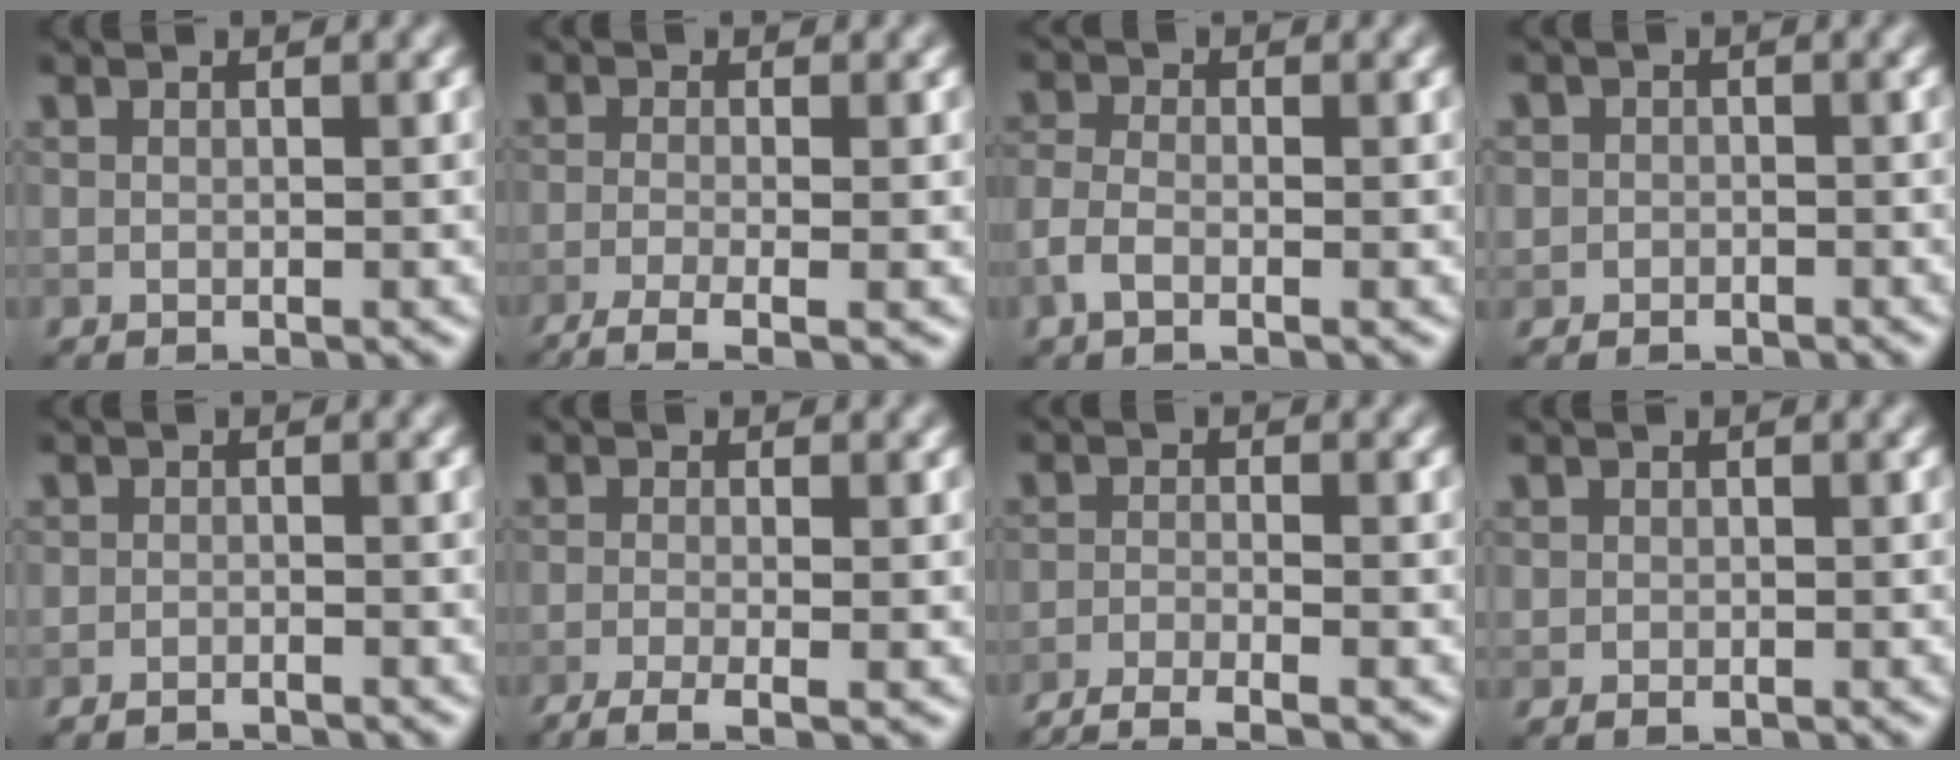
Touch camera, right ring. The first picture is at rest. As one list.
[{"total": 4.3, "force": [-2.2, 1.3, 3.4], "torque": [-0.056, -0.010, -0.046]}, {"total": 2.3, "force": [-1.1, 1.1, 1.7], "torque": [-0.042, 0.000, -0.032]}, {"total": 1.3, "force": [-0.4, 1.2, -0.2], "torque": [0.020, 0.001, -0.012]}, {"total": 1.7, "force": [-1.6, 0.6, 0.2], "torque": [0.004, 0.000, -0.026]}, {"total": 3.8, "force": [-1.9, 1.2, 3.0], "torque": [-0.047, -0.011, -0.034]}, {"total": 4.6, "force": [-3.7, 0.8, 2.5], "torque": [-0.046, -0.014, -0.074]}, {"total": 0.8, "force": [0.0, 0.8, 0.2], "torque": [0.003, -0.003, -0.002]}]